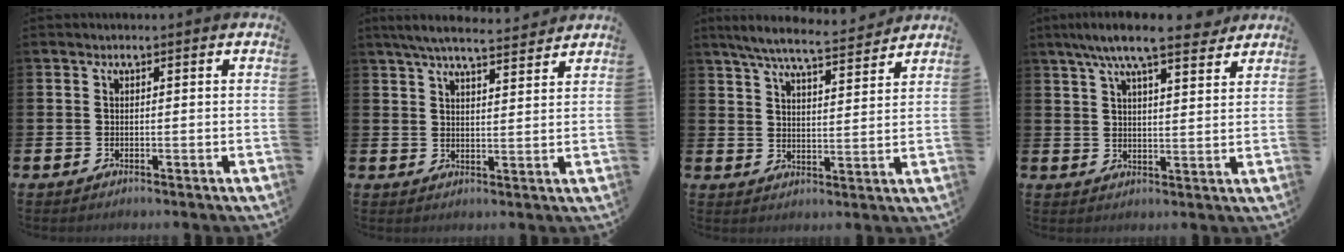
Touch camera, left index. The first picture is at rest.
{"total": 6.1, "force": [5.7, 0.6, 1.9], "torque": [-0.050, -0.024, 0.103]}
{"total": 7.2, "force": [6.7, 0.5, 2.5], "torque": [-0.067, -0.039, 0.117]}
{"total": 8.6, "force": [7.6, 1.4, 3.9], "torque": [-0.079, -0.029, 0.133]}